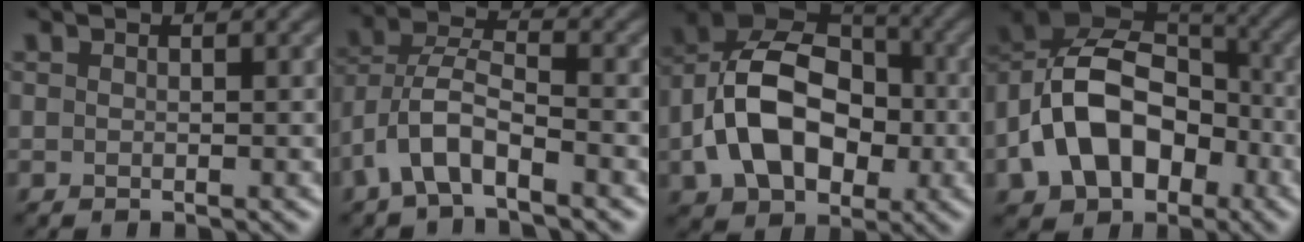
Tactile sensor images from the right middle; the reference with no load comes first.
{"total": 5.3, "force": [-3.0, 2.0, 3.9], "torque": [-0.079, 0.010, -0.064]}
{"total": 10.4, "force": [-1.9, 7.2, 7.3], "torque": [-0.137, 0.014, -0.042]}
{"total": 12.0, "force": [-3.7, 8.2, 7.9], "torque": [-0.143, 0.007, -0.066]}